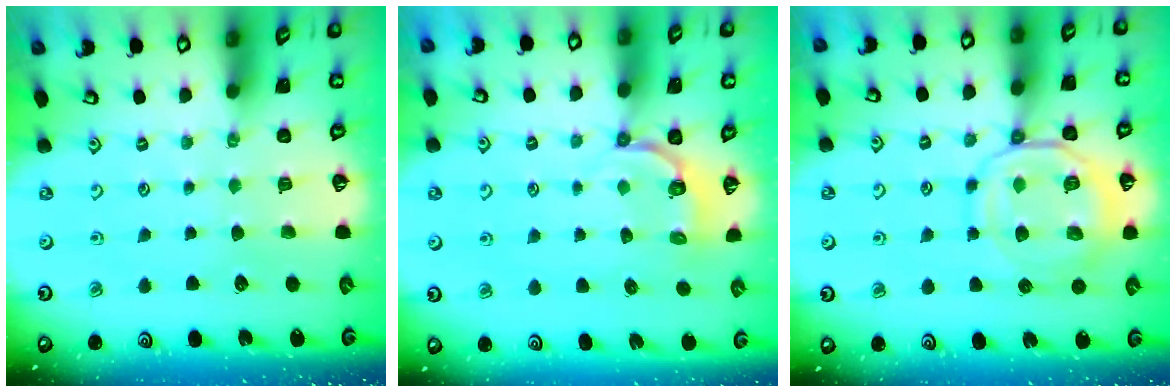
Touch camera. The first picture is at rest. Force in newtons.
{"total": 3.9, "press": 2.8, "slide": 2.7}
{"total": 12.4, "press": 12.3, "slide": 1.5}